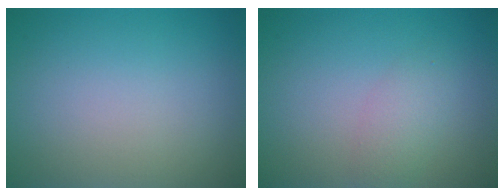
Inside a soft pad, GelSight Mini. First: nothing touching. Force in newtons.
{"total": 1.9, "press": 1.9, "slide": 0.1}